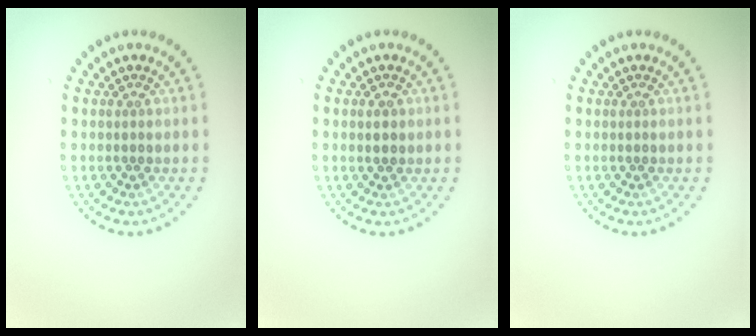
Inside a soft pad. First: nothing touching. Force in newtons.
{"total": 1.2, "press": 1.1, "slide": 0.3}
{"total": 0.0}